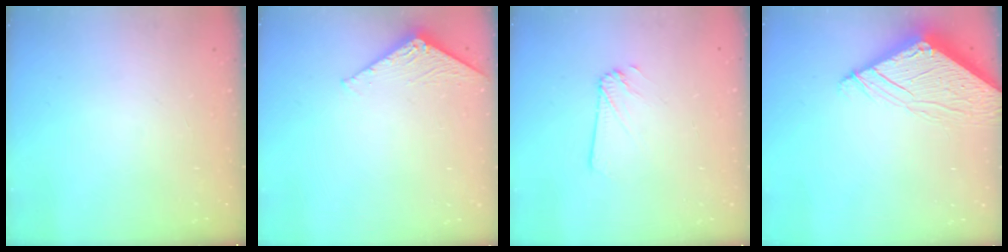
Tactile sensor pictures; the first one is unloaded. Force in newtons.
{"total": 2.4, "press": 2.4, "slide": 0.2}
{"total": 2.1, "press": 2.1, "slide": 0.1}
{"total": 8.1, "press": 8.0, "slide": 0.8}